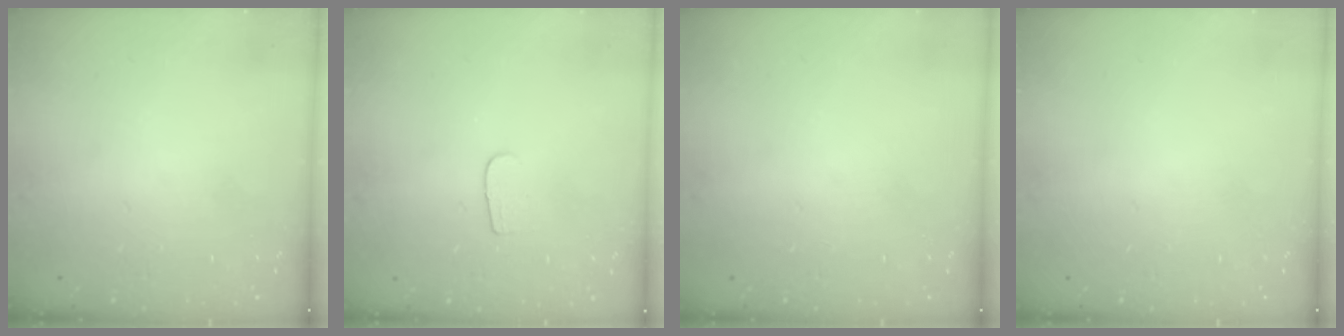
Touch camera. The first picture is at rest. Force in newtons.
{"total": 4.8, "press": 4.8, "slide": 0.5}
{"total": 0.0}
{"total": 0.0}